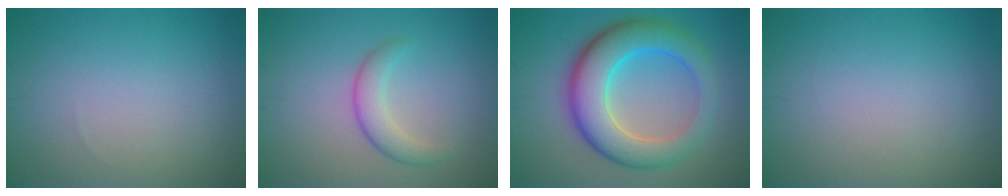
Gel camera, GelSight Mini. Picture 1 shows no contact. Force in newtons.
{"total": 2.7, "press": 2.7, "slide": 0.1}
{"total": 8.9, "press": 8.9, "slide": 0.1}
{"total": 0.0}